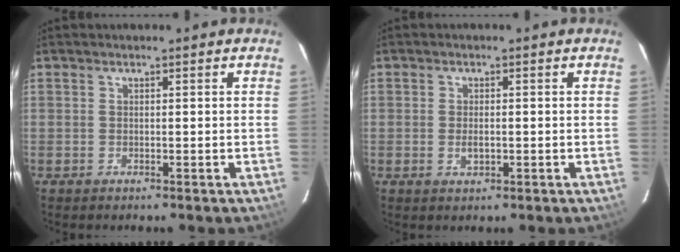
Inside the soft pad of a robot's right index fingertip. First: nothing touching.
{"total": 2.2, "force": [-0.5, 1.1, 1.8], "torque": [-0.033, -0.001, -0.007]}